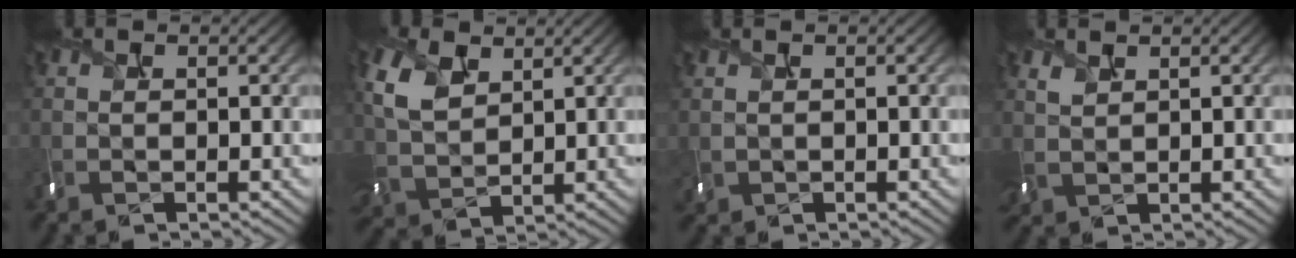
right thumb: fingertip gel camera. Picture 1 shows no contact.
{"total": 6.4, "force": [2.9, 4.2, 3.8], "torque": [-0.116, 0.003, 0.066]}
{"total": 1.3, "force": [0.3, 0.8, 0.9], "torque": [-0.027, -0.004, 0.013]}
{"total": 1.9, "force": [1.2, 1.0, 1.1], "torque": [-0.042, 0.001, 0.034]}